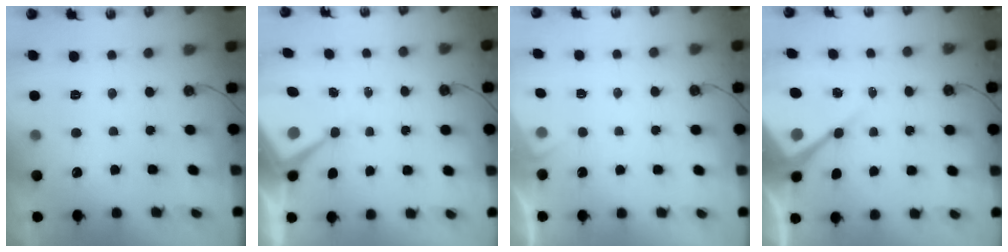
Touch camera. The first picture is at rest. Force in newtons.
{"total": 8.2, "press": 8.2, "slide": 0.6}
{"total": 3.6, "press": 3.5, "slide": 0.4}
{"total": 9.4, "press": 9.4, "slide": 0.7}